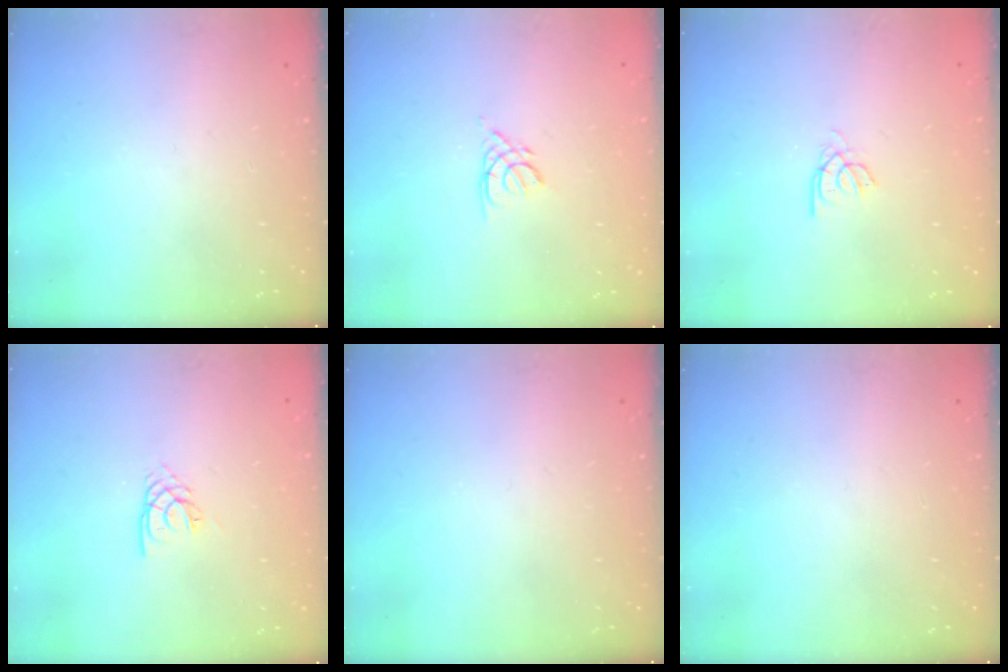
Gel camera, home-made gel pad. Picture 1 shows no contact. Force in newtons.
{"total": 2.2, "press": 2.2, "slide": 0.4}
{"total": 2.2, "press": 2.1, "slide": 0.4}
{"total": 2.1, "press": 2.1, "slide": 0.2}
{"total": 0.0}
{"total": 0.0}